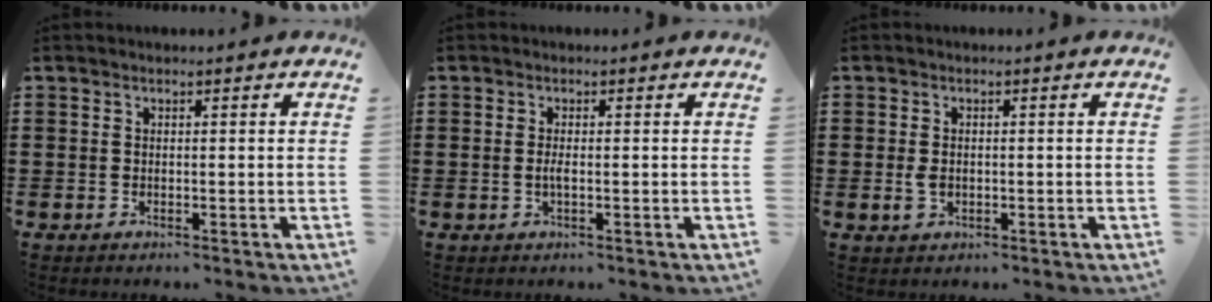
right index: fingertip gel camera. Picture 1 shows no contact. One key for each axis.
{"total": 1.5, "fx": -0.3, "fy": 0.3, "fz": 1.4, "tx": -0.034, "ty": -0.002, "tz": -0.008}
{"total": 2.2, "fx": -0.4, "fy": 1.4, "fz": 1.6, "tx": -0.041, "ty": -0.002, "tz": -0.009}